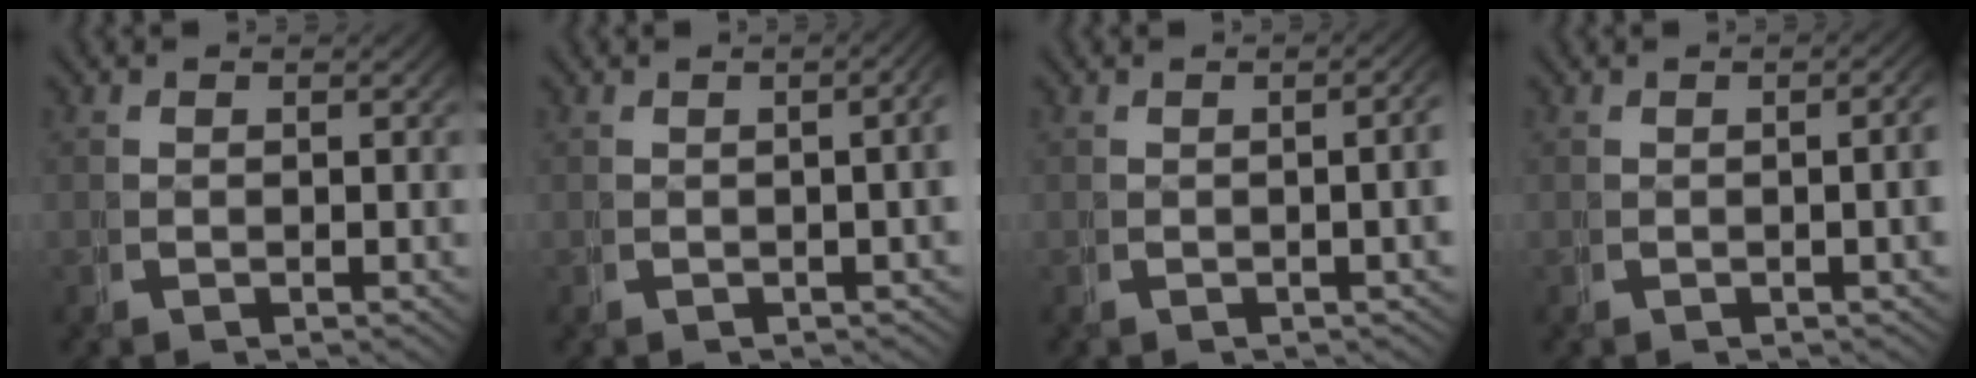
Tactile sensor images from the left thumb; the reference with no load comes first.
{"total": 3.7, "force": [0.1, 1.3, 3.5], "torque": [-0.034, 0.017, -0.005]}
{"total": 3.1, "force": [-0.1, 0.8, 3.0], "torque": [-0.033, 0.011, -0.004]}
{"total": 2.7, "force": [-0.1, 0.6, 2.7], "torque": [-0.032, 0.008, -0.004]}